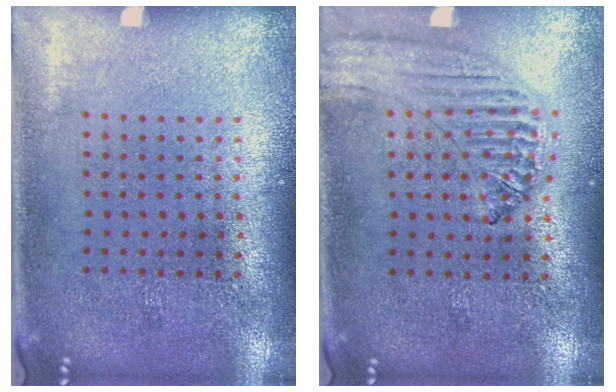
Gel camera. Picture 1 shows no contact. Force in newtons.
{"total": 1.3, "press": 1.3, "slide": 0.1}